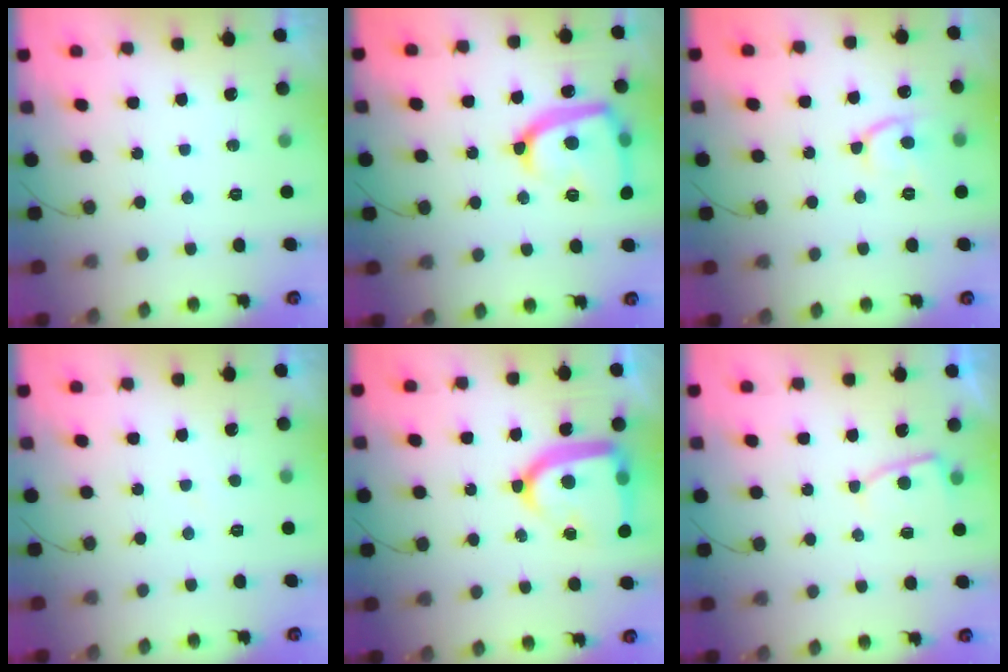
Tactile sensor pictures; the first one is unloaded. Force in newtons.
{"total": 19.5, "press": 19.5, "slide": 1.7}
{"total": 10.6, "press": 10.6, "slide": 0.8}
{"total": 1.7, "press": 1.7, "slide": 0.2}
{"total": 17.7, "press": 17.6, "slide": 1.4}
{"total": 4.5, "press": 4.5, "slide": 0.5}